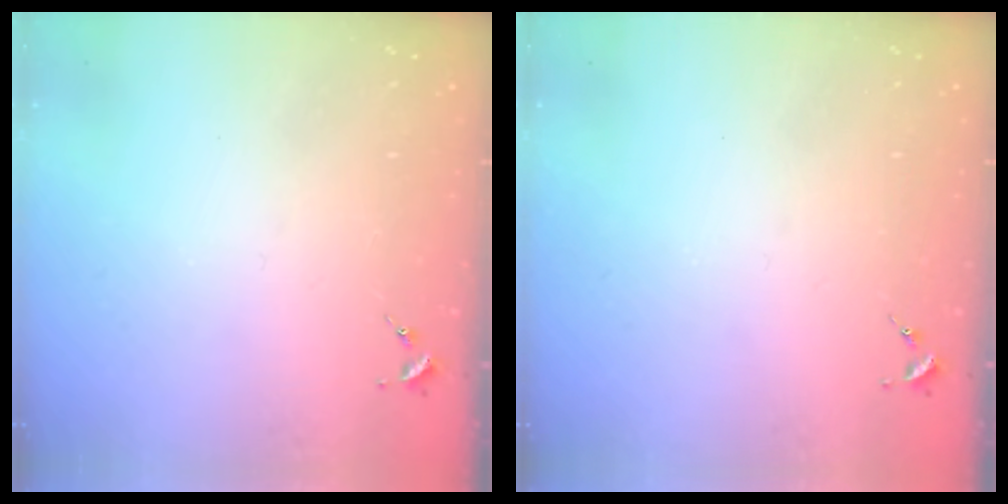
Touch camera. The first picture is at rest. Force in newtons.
{"total": 0.0}